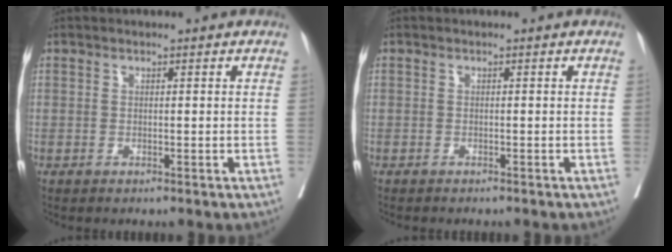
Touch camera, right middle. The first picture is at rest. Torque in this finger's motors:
{"motor_torque": [1.01, -1.13, 0.05, 0.05]}